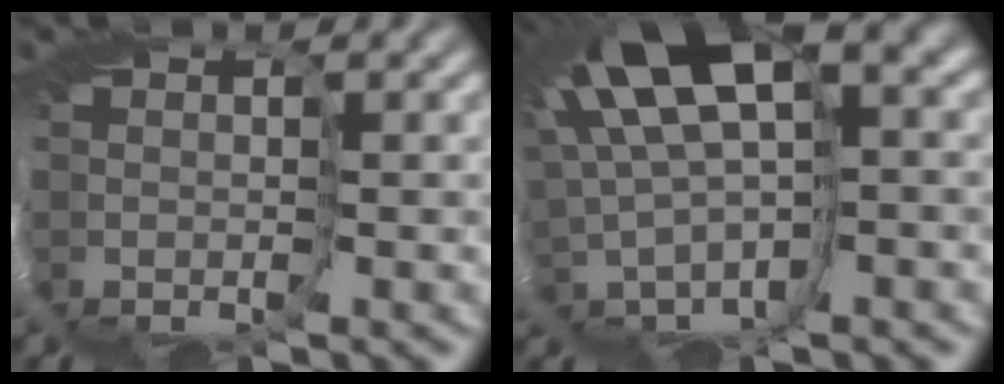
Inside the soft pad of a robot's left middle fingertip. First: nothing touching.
{"total": 9.0, "force": [3.6, 2.1, 8.0], "torque": [-0.196, 0.011, 0.088]}